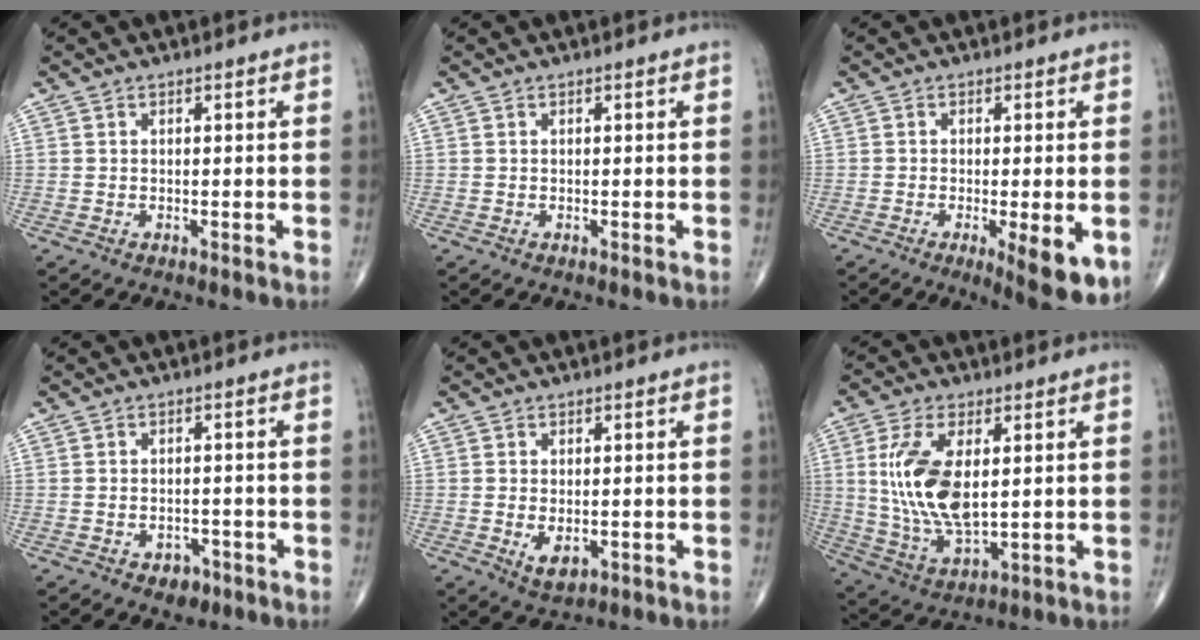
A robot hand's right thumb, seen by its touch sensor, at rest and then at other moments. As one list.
[{"total": 0.0}, {"total": 8.7, "force": [-2.6, 2.2, 8.0], "torque": [-0.108, -0.020, -0.035]}, {"total": 3.3, "force": [-1.8, 2.3, 1.4], "torque": [-0.008, 0.013, -0.020]}, {"total": 3.8, "force": [-0.8, 2.2, 3.0], "torque": [-0.047, -0.008, -0.005]}, {"total": 14.4, "force": [2.2, 6.9, 12.4], "torque": [-0.252, -0.015, 0.054]}]